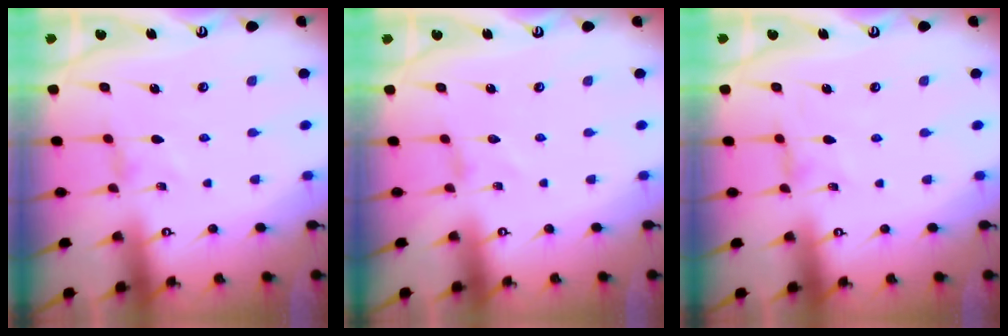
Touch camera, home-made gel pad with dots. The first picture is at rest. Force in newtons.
{"total": 0.0}
{"total": 0.5, "press": 0.5, "slide": 0.2}